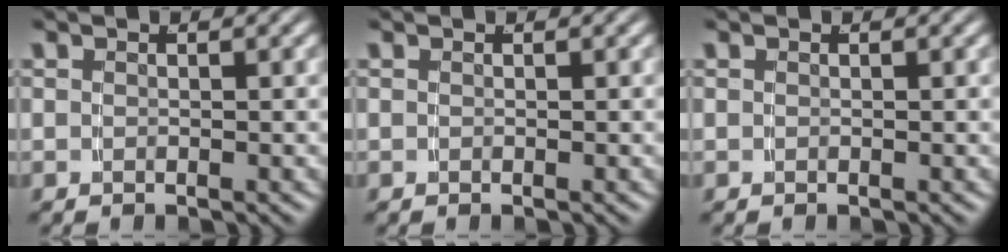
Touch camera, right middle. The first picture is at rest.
{"total": 0.0}
{"total": 0.0}